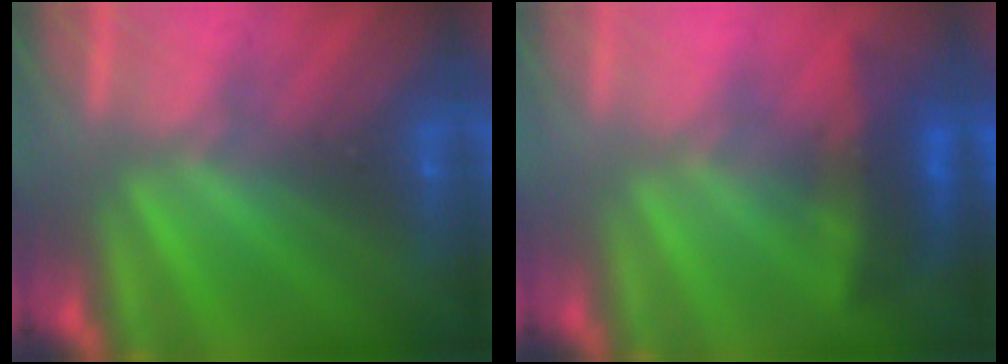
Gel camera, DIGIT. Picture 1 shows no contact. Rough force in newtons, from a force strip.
{"total": 3.2}